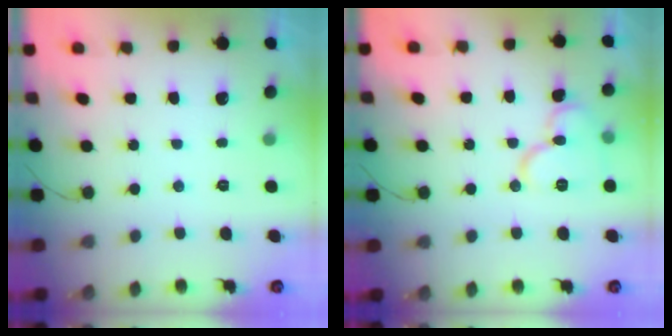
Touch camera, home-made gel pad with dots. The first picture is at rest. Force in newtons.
{"total": 10.9, "press": 10.9, "slide": 0.3}